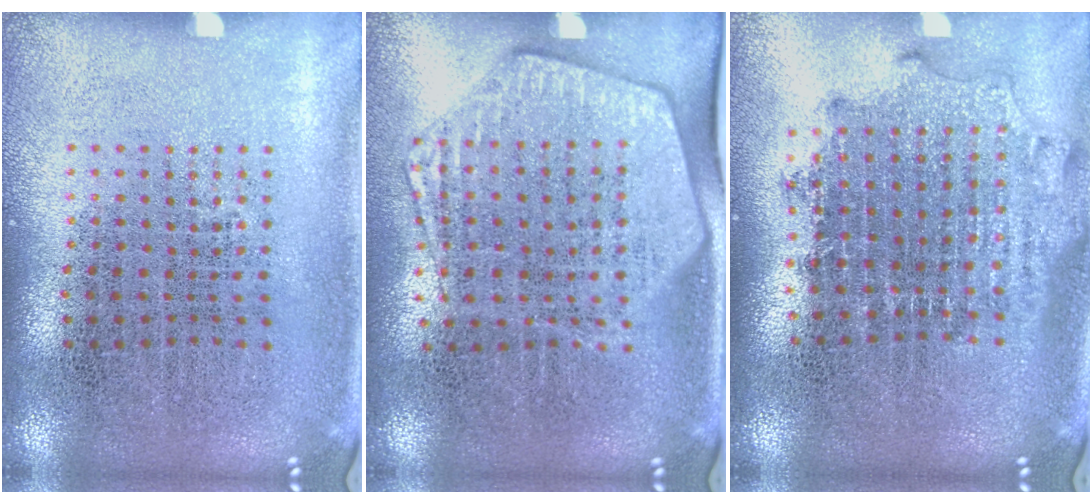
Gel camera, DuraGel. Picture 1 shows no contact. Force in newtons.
{"total": 1.9, "press": 1.7, "slide": 0.9}
{"total": 1.8, "press": 1.5, "slide": 1.1}